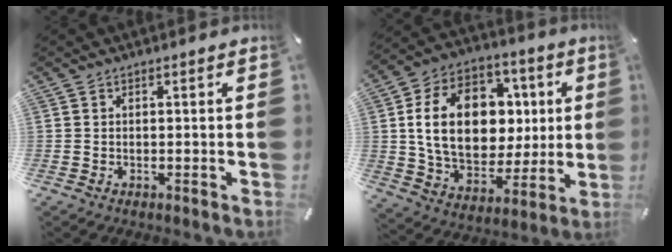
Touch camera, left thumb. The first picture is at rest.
{"total": 21.3, "force": [3.2, 15.6, 14.1], "torque": [-0.262, 0.003, 0.061]}